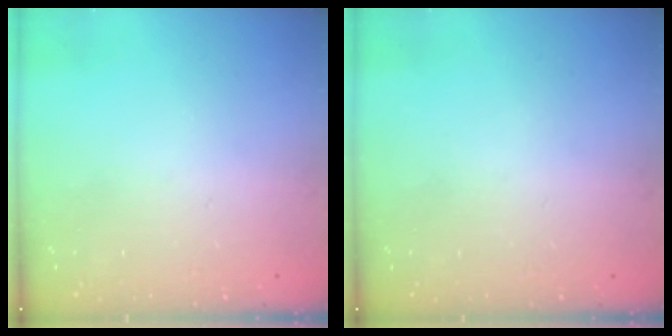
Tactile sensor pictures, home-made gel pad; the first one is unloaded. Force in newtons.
{"total": 0.0}